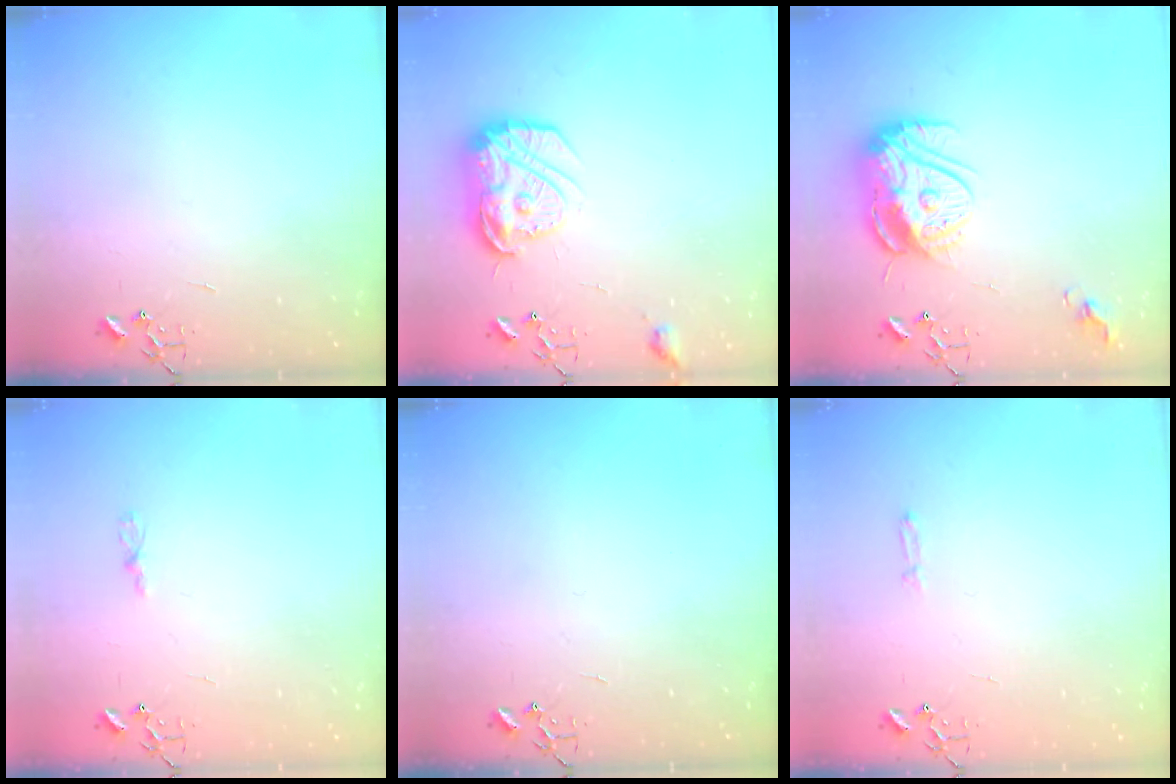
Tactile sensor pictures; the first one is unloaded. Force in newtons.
{"total": 15.7, "press": 15.6, "slide": 1.4}
{"total": 15.9, "press": 15.8, "slide": 1.6}
{"total": 2.9, "press": 2.9, "slide": 0.4}
{"total": 0.0}
{"total": 2.8, "press": 2.8, "slide": 0.4}